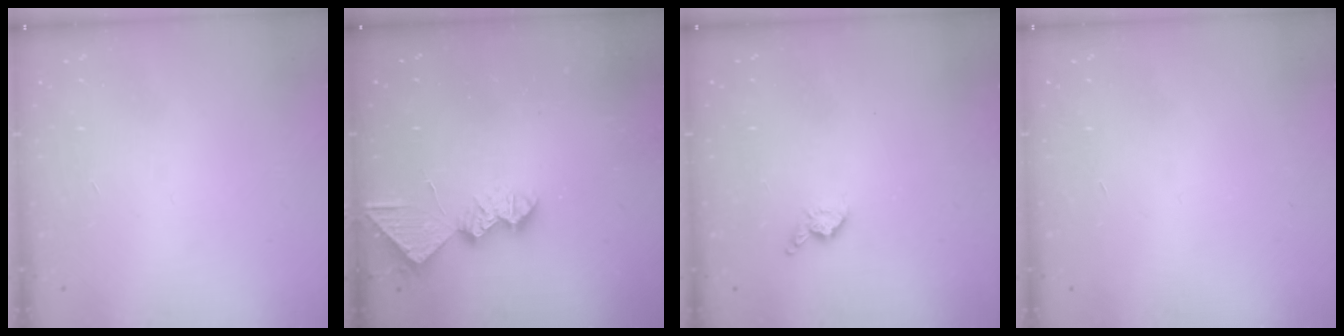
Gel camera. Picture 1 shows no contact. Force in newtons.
{"total": 9.0, "press": 9.0, "slide": 0.7}
{"total": 4.0, "press": 3.9, "slide": 0.8}
{"total": 0.9, "press": 0.9, "slide": 0.2}